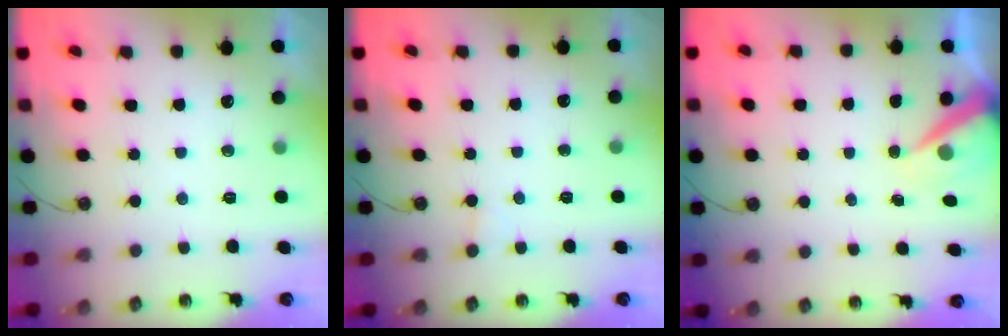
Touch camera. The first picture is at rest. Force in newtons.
{"total": 2.9, "press": 2.9, "slide": 0.2}
{"total": 6.8, "press": 6.8, "slide": 0.5}